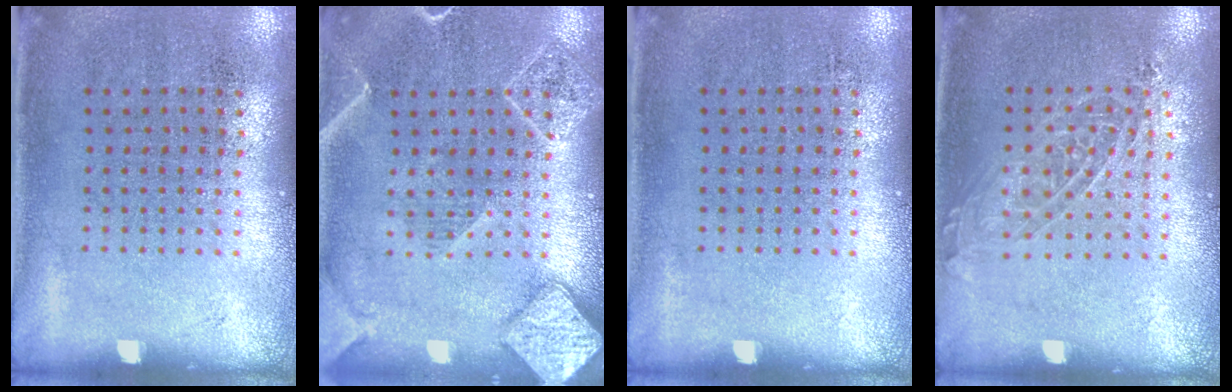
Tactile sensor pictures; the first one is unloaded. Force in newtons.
{"total": 3.5, "press": 3.4, "slide": 0.4}
{"total": 0.0}
{"total": 1.3, "press": 1.1, "slide": 0.5}